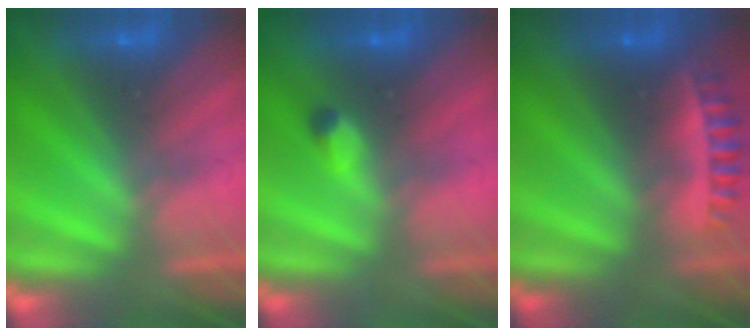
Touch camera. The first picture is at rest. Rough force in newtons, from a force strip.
{"total": 2.4}
{"total": 2.7}